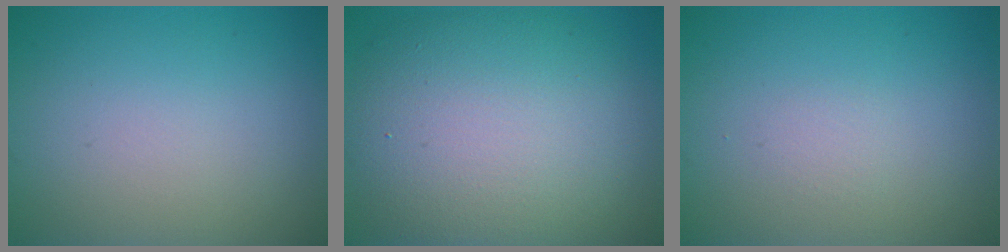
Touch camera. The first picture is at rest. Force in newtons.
{"total": 11.8, "press": 11.7, "slide": 1.0}
{"total": 0.0}